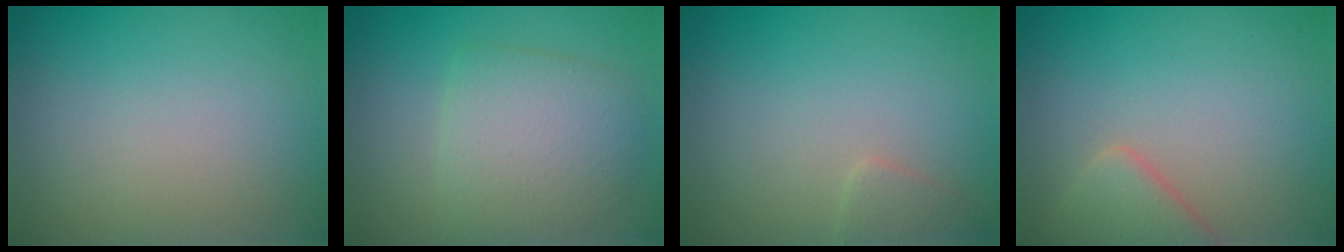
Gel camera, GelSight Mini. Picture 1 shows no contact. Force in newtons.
{"total": 4.6, "press": 4.6, "slide": 0.2}
{"total": 1.2, "press": 1.2, "slide": 0.1}
{"total": 2.8, "press": 2.8, "slide": 0.4}